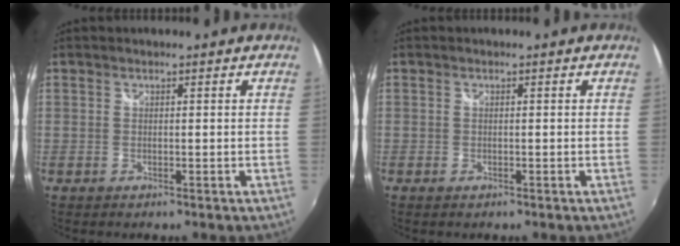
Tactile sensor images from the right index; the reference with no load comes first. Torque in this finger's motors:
{"motor_torque": [0.19, -0.60, 0.00, -0.03]}